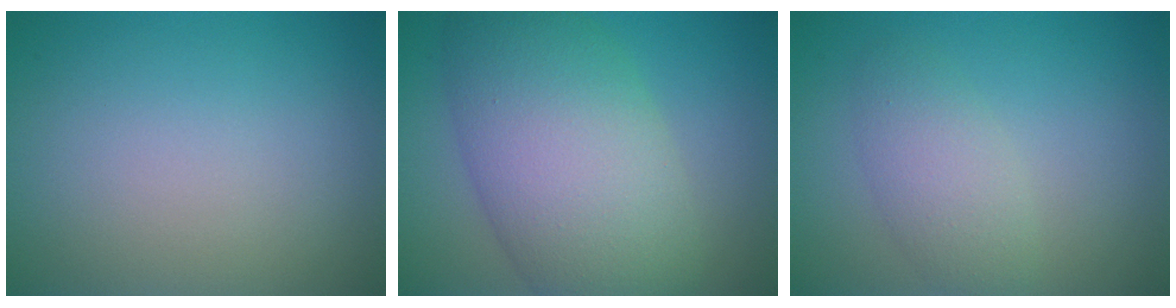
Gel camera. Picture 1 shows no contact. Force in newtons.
{"total": 10.5, "press": 10.5, "slide": 0.6}
{"total": 2.9, "press": 2.9, "slide": 0.2}